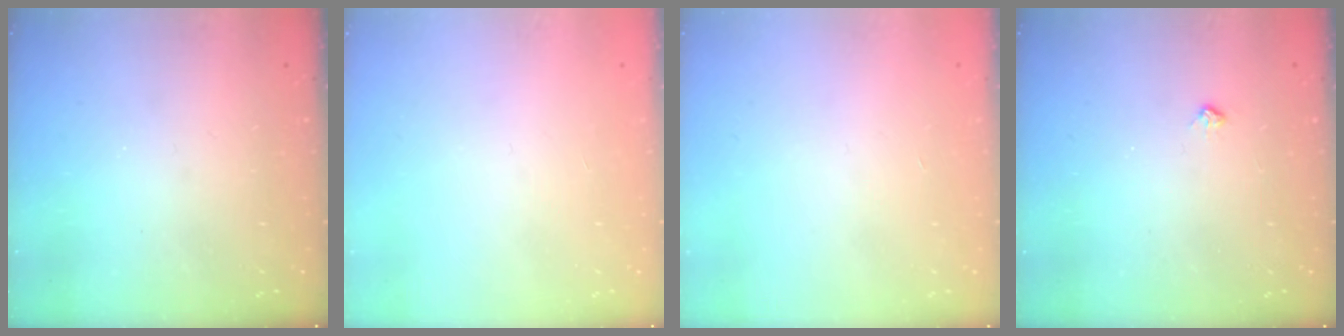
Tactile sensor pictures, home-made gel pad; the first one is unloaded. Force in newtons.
{"total": 0.0}
{"total": 0.0}
{"total": 5.1, "press": 5.1, "slide": 0.5}